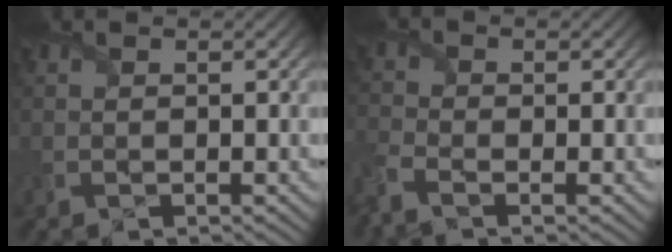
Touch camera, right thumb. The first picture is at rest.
{"total": 3.9, "force": [-2.5, 1.9, 2.5], "torque": [-0.072, -0.010, -0.066]}